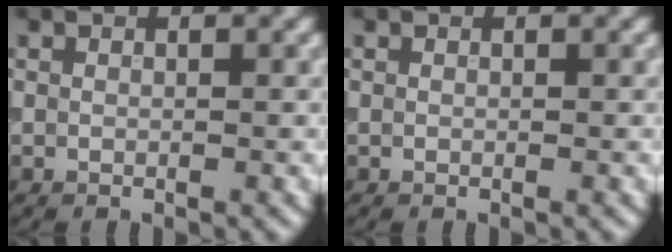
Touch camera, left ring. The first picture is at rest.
{"total": 0.0}